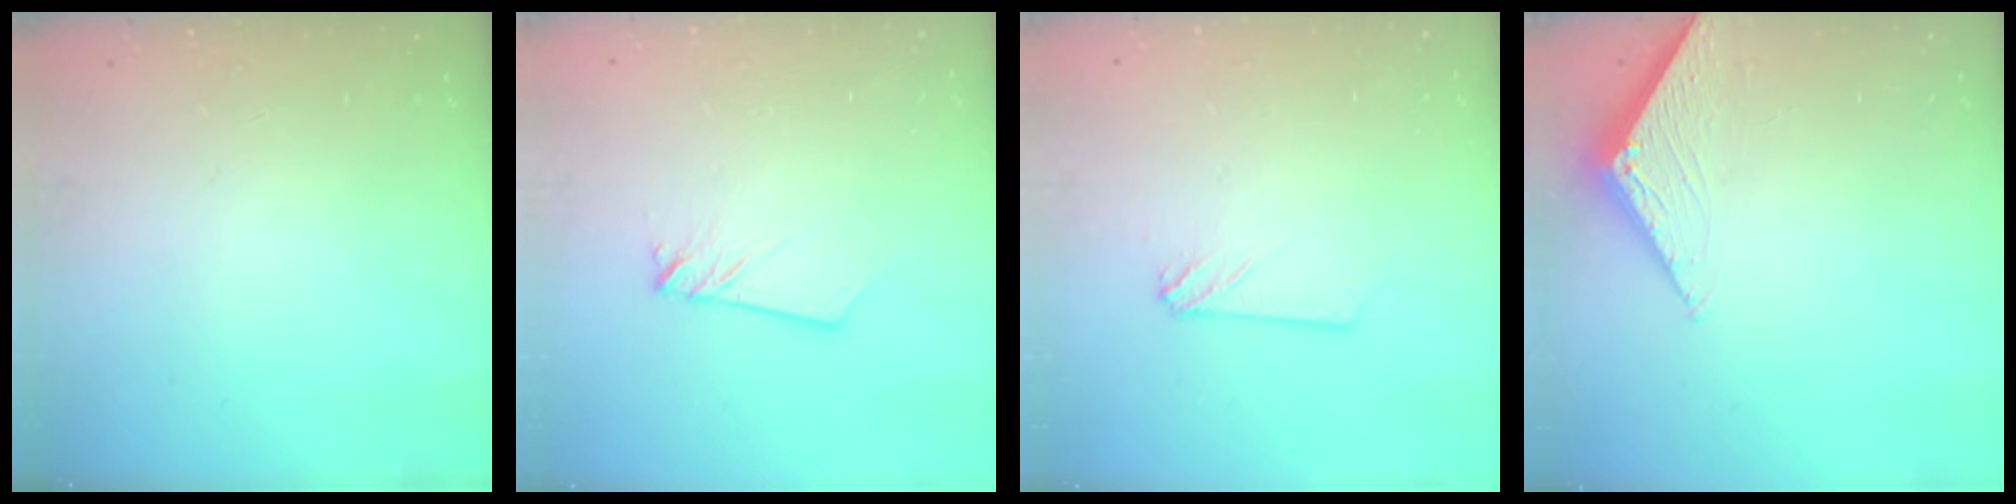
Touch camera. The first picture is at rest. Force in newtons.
{"total": 1.9, "press": 1.9, "slide": 0.2}
{"total": 2.4, "press": 2.4, "slide": 0.3}
{"total": 3.1, "press": 3.1, "slide": 0.4}